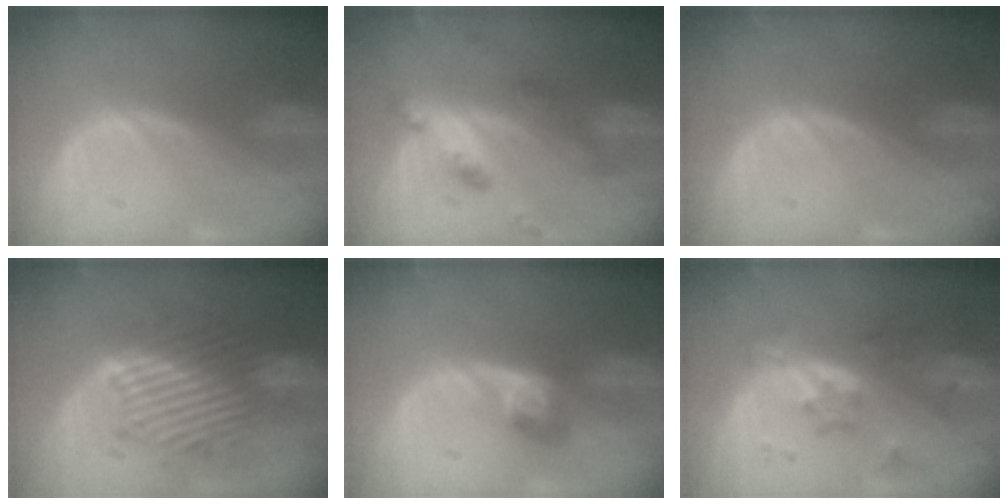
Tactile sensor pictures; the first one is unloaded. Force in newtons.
{"total": 6.2, "press": 5.5, "slide": 3.0}
{"total": 0.0}
{"total": 9.5, "press": 9.4, "slide": 1.5}
{"total": 3.5, "press": 3.5, "slide": 0.3}
{"total": 7.1, "press": 6.5, "slide": 2.9}